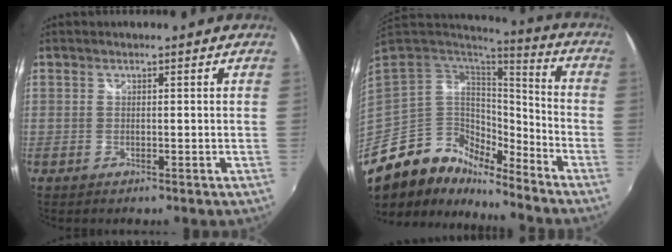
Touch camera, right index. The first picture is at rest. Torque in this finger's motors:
{"motor_torque": [1.10, -1.04, 0.50, 0.07]}